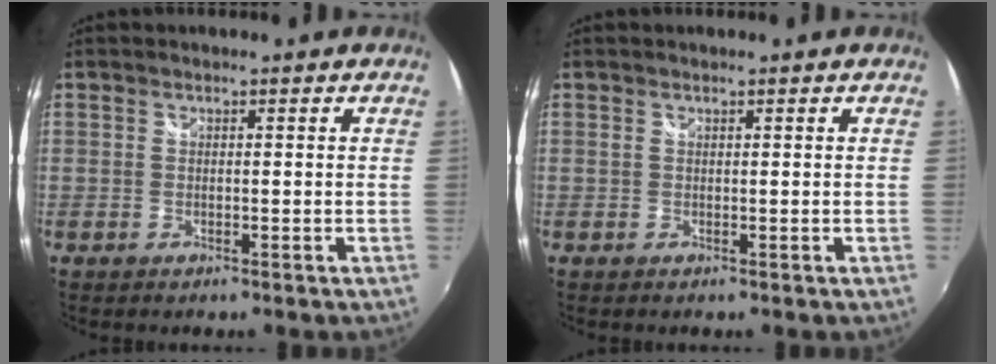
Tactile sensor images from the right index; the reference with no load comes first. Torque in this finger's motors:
{"motor_torque": [0.01, 0.05, 0.05, 0.01]}